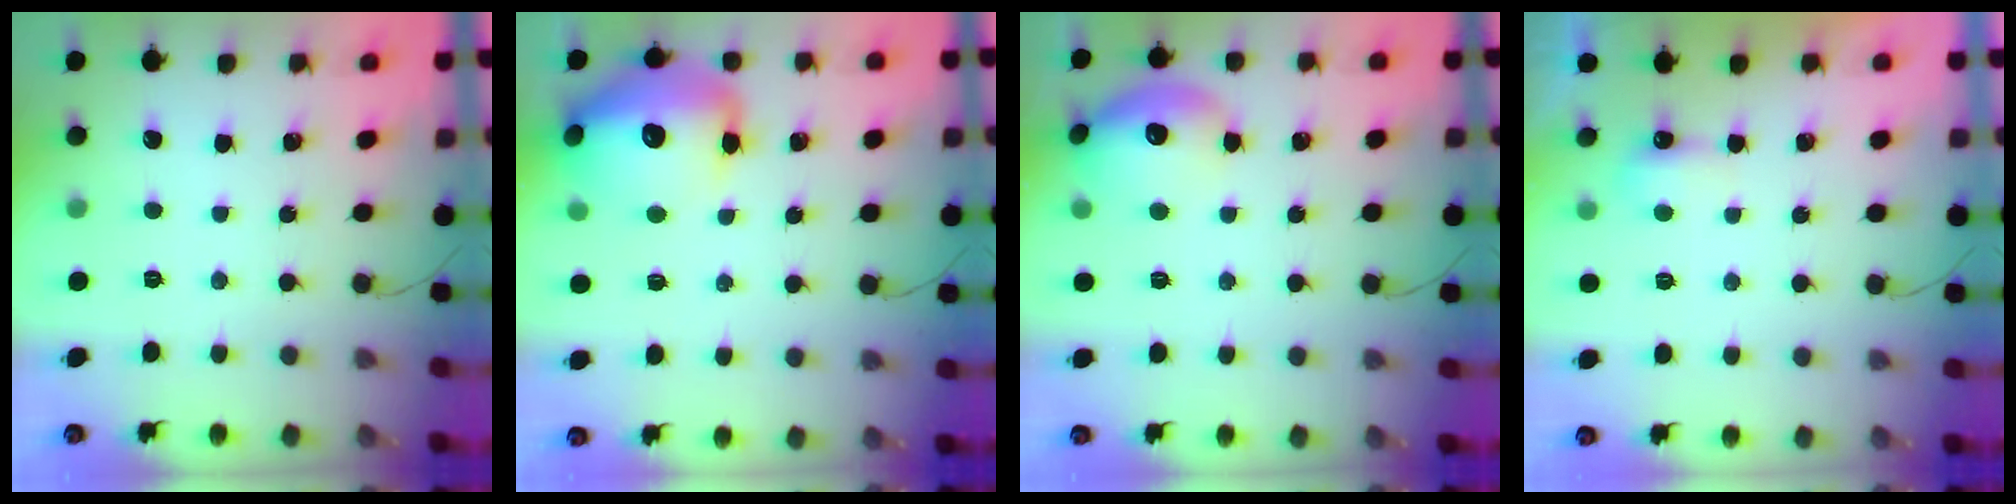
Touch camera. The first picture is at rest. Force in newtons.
{"total": 17.4, "press": 17.1, "slide": 3.3}
{"total": 15.3, "press": 15.3, "slide": 1.4}
{"total": 4.0, "press": 3.9, "slide": 0.7}